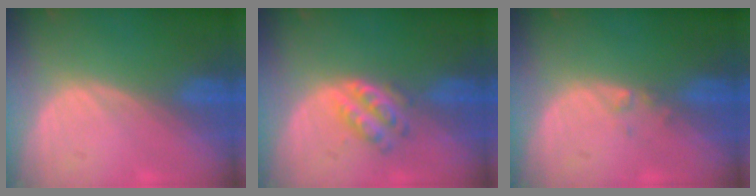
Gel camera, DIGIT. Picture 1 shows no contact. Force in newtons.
{"total": 4.2, "press": 4.2, "slide": 0.1}
{"total": 0.9, "press": 0.9, "slide": 0.1}